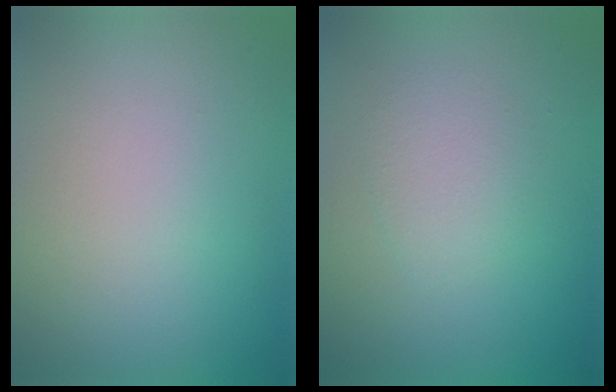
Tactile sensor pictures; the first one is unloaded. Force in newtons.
{"total": 2.0, "press": 2.0, "slide": 0.1}